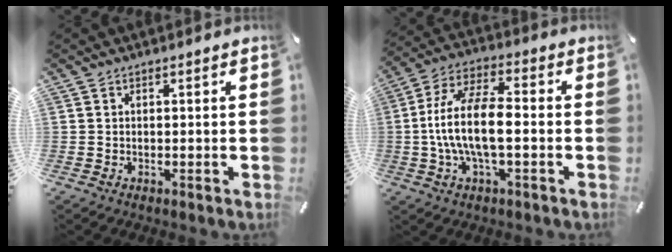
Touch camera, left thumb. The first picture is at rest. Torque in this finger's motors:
{"motor_torque": [1.06, 3.10, 0.98, -0.64, 0.63]}